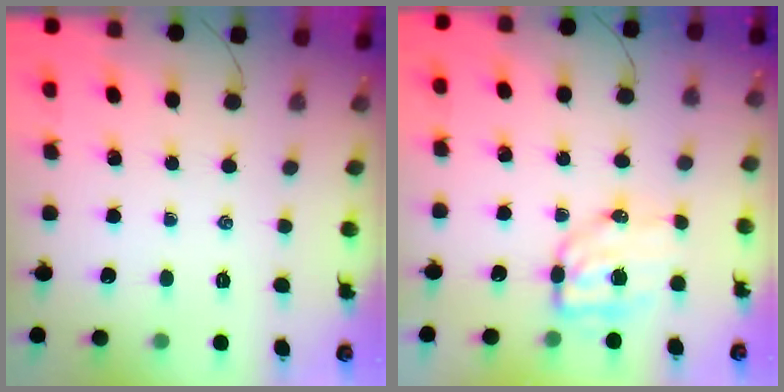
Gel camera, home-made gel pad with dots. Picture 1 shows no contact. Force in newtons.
{"total": 7.8, "press": 7.6, "slide": 1.5}